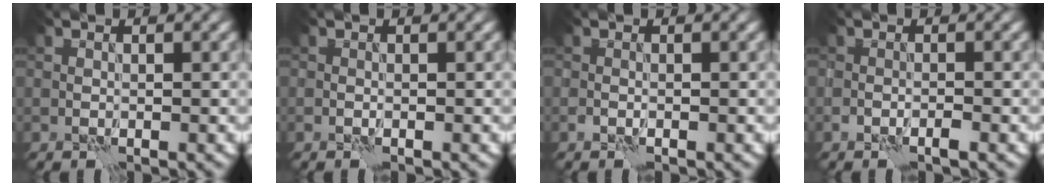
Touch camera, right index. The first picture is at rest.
{"total": 0.0}
{"total": 0.6, "force": [-0.4, 0.3, 0.4], "torque": [-0.008, 0.003, -0.008]}
{"total": 1.1, "force": [-0.8, 0.2, 0.8], "torque": [-0.016, 0.002, -0.016]}